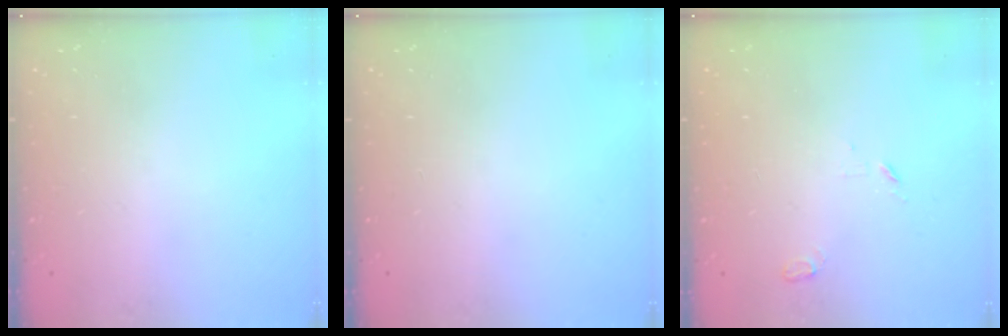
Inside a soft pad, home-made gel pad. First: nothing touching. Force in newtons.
{"total": 0.0}
{"total": 3.4, "press": 3.4, "slide": 0.4}